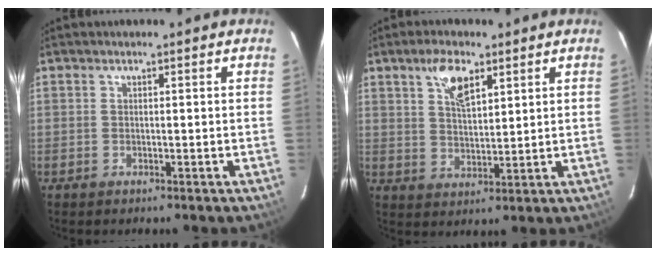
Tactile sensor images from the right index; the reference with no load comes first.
{"total": 6.7, "force": [3.8, 2.7, 4.9], "torque": [-0.088, 0.009, 0.071]}